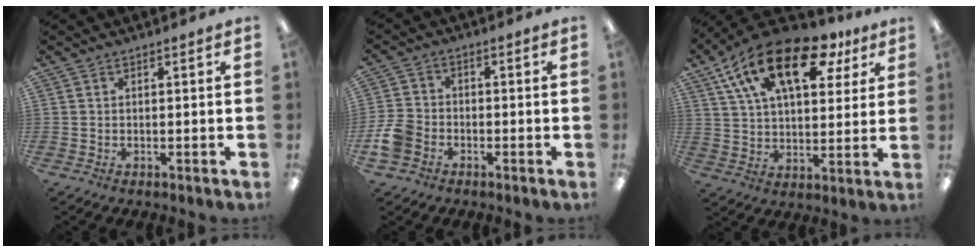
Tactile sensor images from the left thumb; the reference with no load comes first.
{"total": 6.2, "force": [-2.8, 4.6, 2.9], "torque": [-0.062, 0.017, -0.051]}
{"total": 20.1, "force": [10.7, 9.9, 13.9], "torque": [-0.242, -0.040, 0.180]}